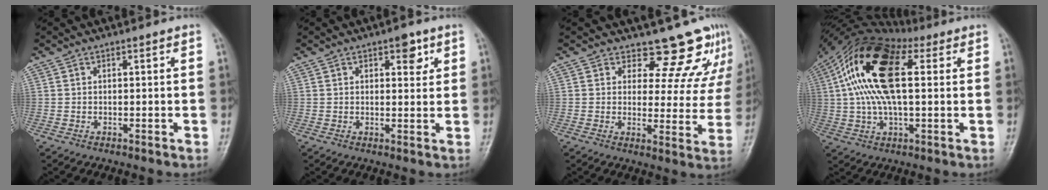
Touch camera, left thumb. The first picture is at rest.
{"total": 4.8, "force": [2.7, 2.0, 3.4], "torque": [-0.029, -0.014, 0.037]}
{"total": 12.2, "force": [10.7, 5.2, 3.0], "torque": [0.013, -0.075, 0.114]}
{"total": 18.8, "force": [4.3, 8.9, 15.9], "torque": [-0.316, 0.031, 0.067]}